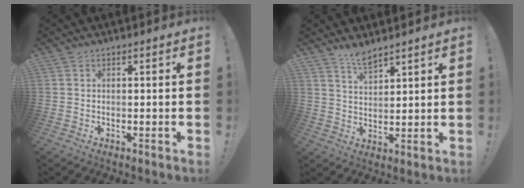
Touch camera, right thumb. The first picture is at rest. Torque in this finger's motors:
{"motor_torque": [-0.14, 1.15, 0.66, 0.31, 0.00]}